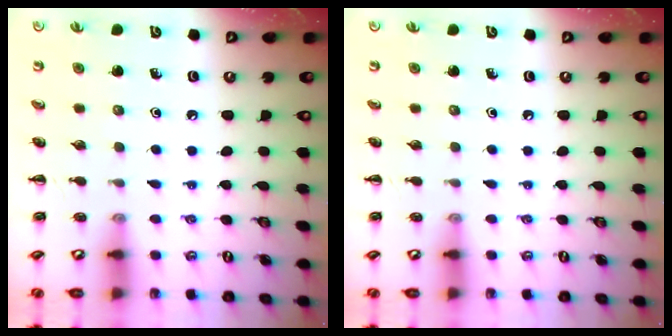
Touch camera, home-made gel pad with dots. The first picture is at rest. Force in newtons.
{"total": 0.0}